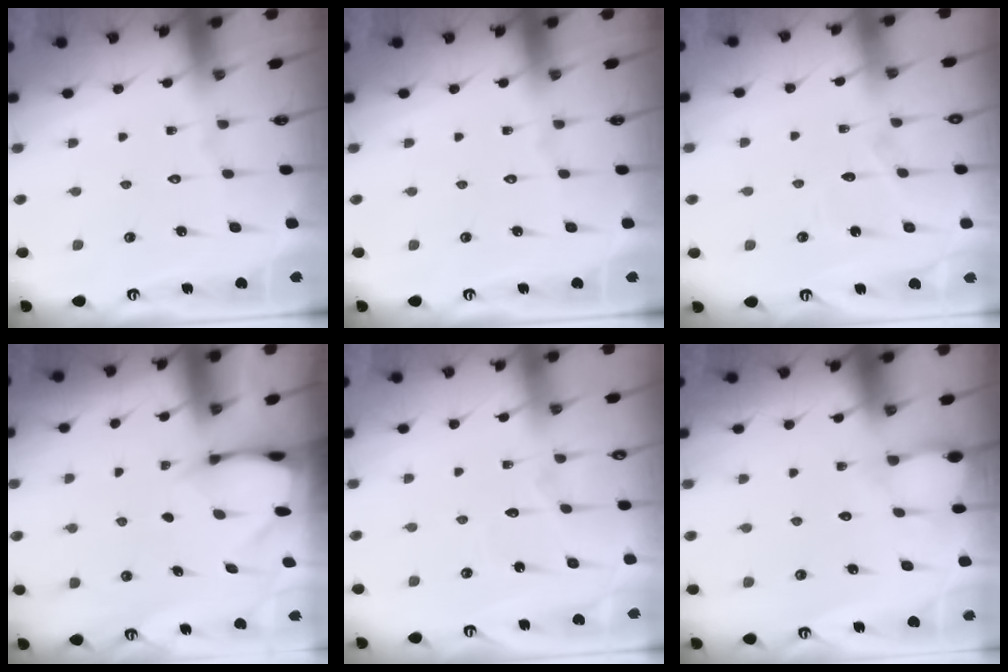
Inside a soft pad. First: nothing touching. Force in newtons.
{"total": 0.0}
{"total": 5.3, "press": 5.2, "slide": 0.6}
{"total": 2.4, "press": 2.3, "slide": 0.3}
{"total": 2.8, "press": 2.8, "slide": 0.3}
{"total": 4.0, "press": 4.0, "slide": 0.4}